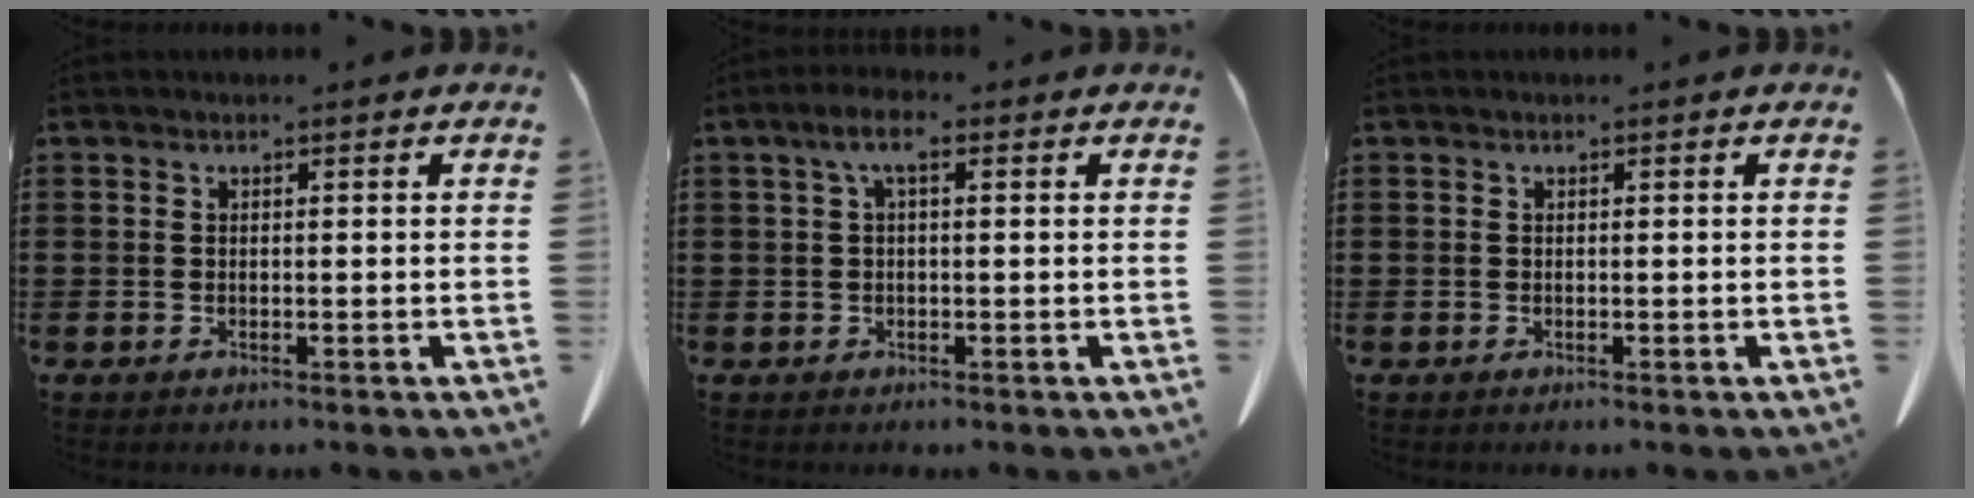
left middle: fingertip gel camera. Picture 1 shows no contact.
{"total": 3.6, "force": [0.8, 1.0, 3.3], "torque": [-0.067, 0.008, 0.011]}
{"total": 0.0}